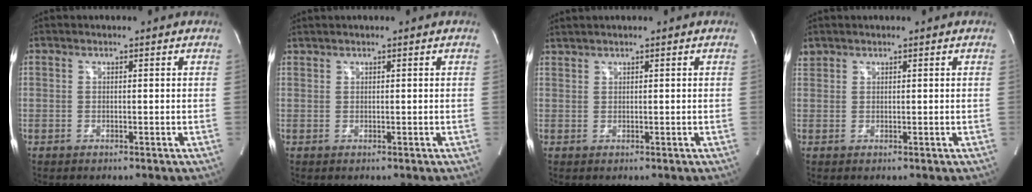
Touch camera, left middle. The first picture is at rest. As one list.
[{"total": 0.6, "force": [0.6, -0.1, 0.1], "torque": [-0.009, 0.009, 0.017]}, {"total": 1.3, "force": [1.2, -0.2, 0.3], "torque": [-0.012, 0.011, 0.031]}, {"total": 1.1, "force": [1.0, 0.5, 0.0], "torque": [-0.004, 0.015, 0.023]}]